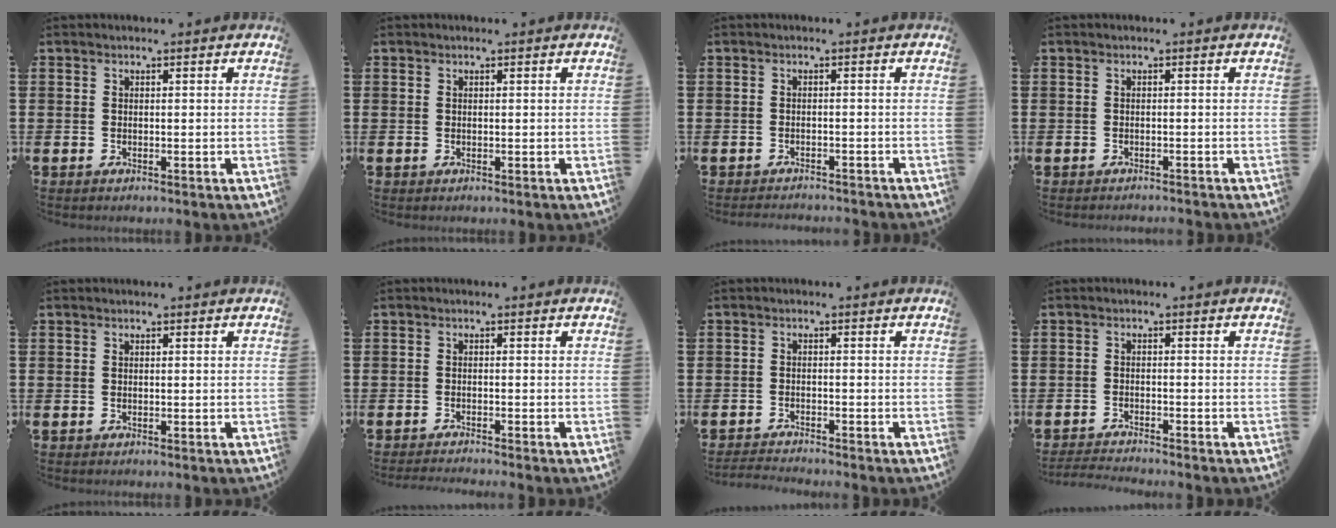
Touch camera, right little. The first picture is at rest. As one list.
[{"total": 0.0}, {"total": 1.1, "force": [-1.1, -0.1, 0.0], "torque": [-0.002, 0.001, -0.023]}, {"total": 0.6, "force": [-0.6, -0.1, -0.1], "torque": [0.002, -0.002, -0.012]}, {"total": 0.0}, {"total": 1.0, "force": [-0.9, -0.2, 0.1], "torque": [0.000, -0.002, -0.019]}, {"total": 1.5, "force": [-1.5, -0.1, 0.1], "torque": [-0.004, 0.003, -0.030]}, {"total": 1.7, "force": [-1.6, -0.2, 0.2], "torque": [-0.004, 0.002, -0.033]}]